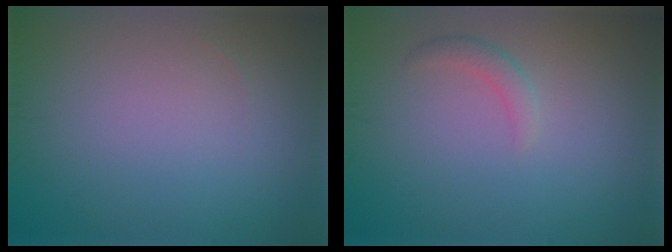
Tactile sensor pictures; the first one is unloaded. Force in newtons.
{"total": 1.3, "press": 1.3, "slide": 0.1}